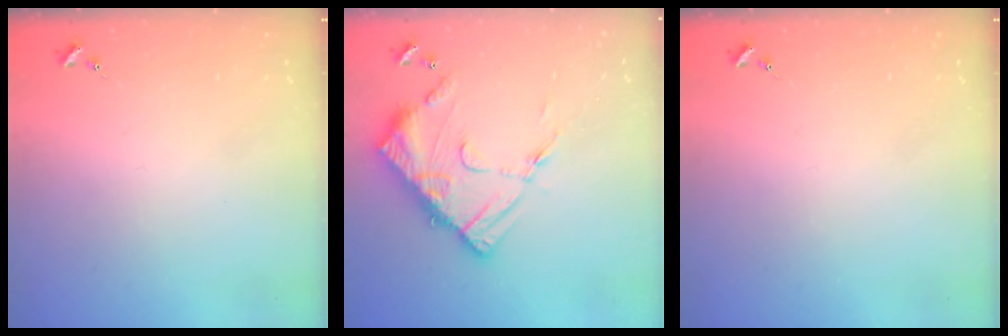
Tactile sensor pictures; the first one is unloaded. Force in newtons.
{"total": 16.0, "press": 15.9, "slide": 1.5}
{"total": 0.0}